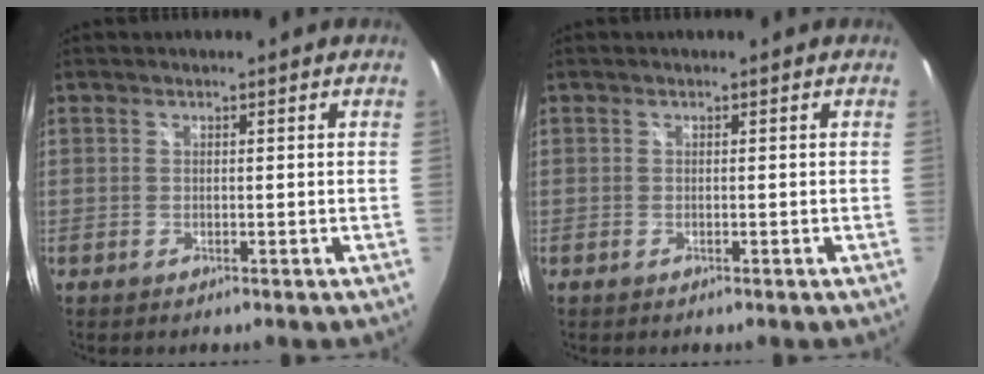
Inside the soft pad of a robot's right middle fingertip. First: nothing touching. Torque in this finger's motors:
{"motor_torque": [1.64, 0.05, 0.05, 0.01]}